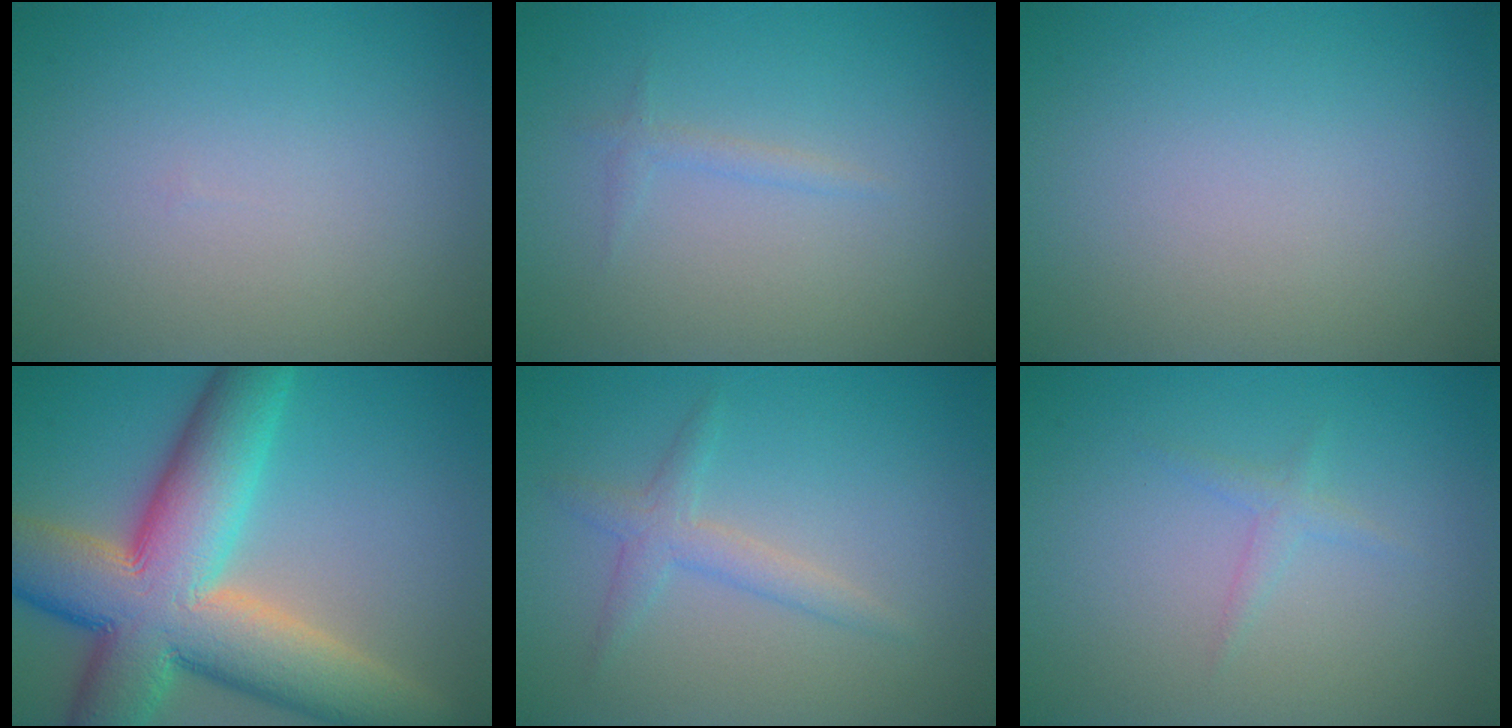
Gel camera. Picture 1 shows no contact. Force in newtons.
{"total": 0.8, "press": 0.8, "slide": 0.1}
{"total": 0.0}
{"total": 14.3, "press": 14.3, "slide": 0.8}
{"total": 2.0, "press": 2.0, "slide": 0.0}
{"total": 1.0, "press": 1.0, "slide": 0.1}